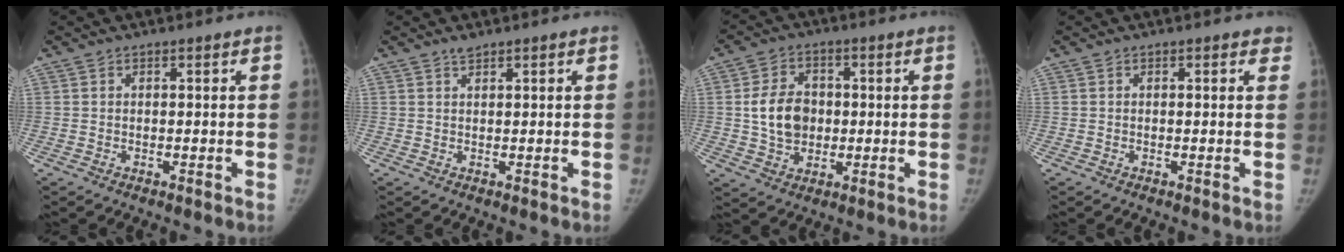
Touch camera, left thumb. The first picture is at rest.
{"total": 1.2, "force": [1.1, 0.4, 0.4], "torque": [0.002, -0.005, 0.019]}
{"total": 9.1, "force": [0.3, 7.1, 5.6], "torque": [-0.072, 0.004, 0.007]}
{"total": 1.2, "force": [0.9, 0.6, 0.5], "torque": [0.008, -0.002, 0.003]}